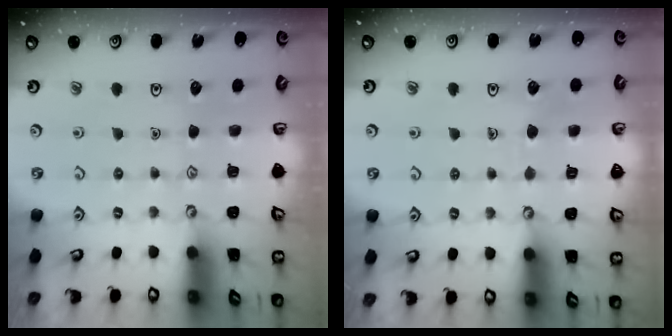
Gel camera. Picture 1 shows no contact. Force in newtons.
{"total": 3.6, "press": 3.5, "slide": 0.3}